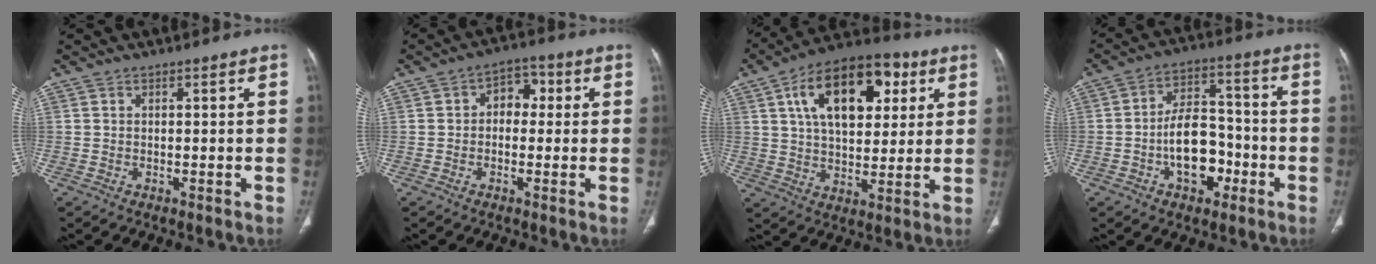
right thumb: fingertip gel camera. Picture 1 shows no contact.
{"total": 5.5, "force": [0.5, 4.0, 3.7], "torque": [-0.023, 0.018, -0.004]}
{"total": 19.3, "force": [6.7, 10.7, 14.5], "torque": [-0.196, 0.000, 0.103]}
{"total": 11.8, "force": [-3.9, 7.5, 8.3], "torque": [-0.104, 0.043, -0.064]}